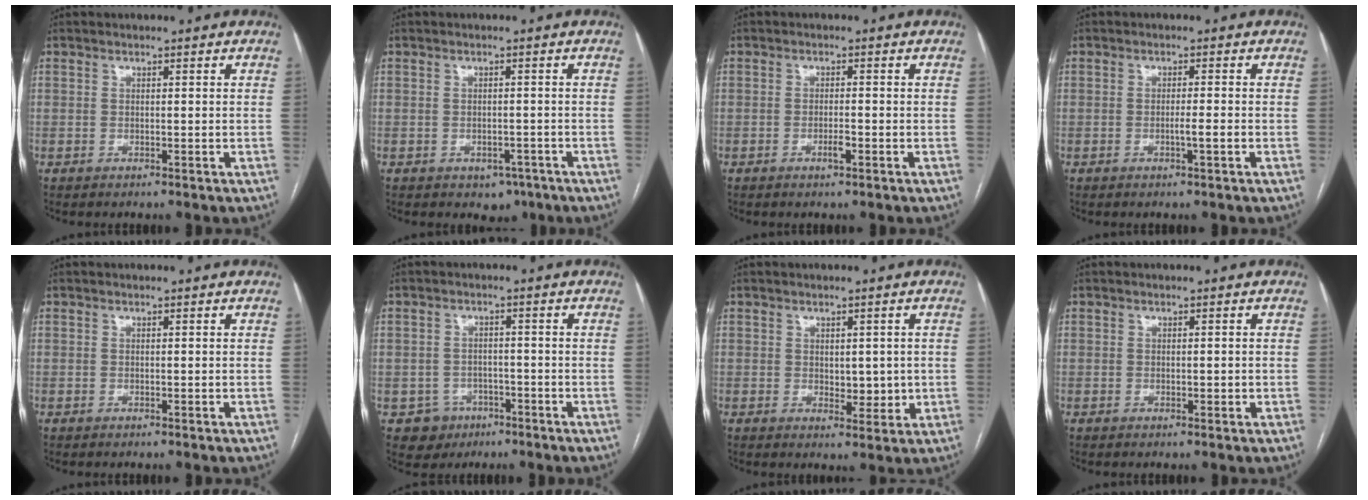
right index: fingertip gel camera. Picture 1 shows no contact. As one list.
[{"total": 3.1, "force": [-1.8, 2.2, 1.2], "torque": [-0.006, 0.005, -0.014]}, {"total": 1.9, "force": [-0.9, 0.4, 1.6], "torque": [-0.030, 0.000, -0.014]}, {"total": 1.9, "force": [-0.7, -0.1, 1.8], "torque": [-0.031, -0.001, -0.013]}, {"total": 0.0}, {"total": 4.7, "force": [-2.1, 4.2, 0.1], "torque": [0.005, 0.014, -0.026]}, {"total": 3.8, "force": [0.1, 2.2, 3.2], "torque": [-0.039, -0.003, 0.010]}, {"total": 1.0, "force": [-0.1, 0.4, 0.9], "torque": [-0.014, 0.000, 0.000]}]